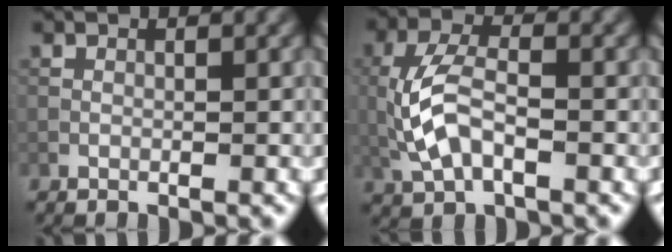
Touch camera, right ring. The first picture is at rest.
{"total": 5.0, "force": [-1.3, 2.4, 4.2], "torque": [-0.099, 0.006, -0.025]}